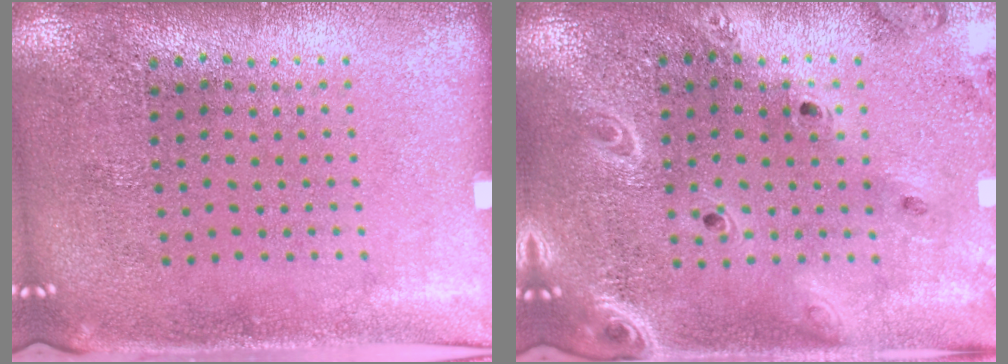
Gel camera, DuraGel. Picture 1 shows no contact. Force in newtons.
{"total": 2.3, "press": 2.1, "slide": 0.9}